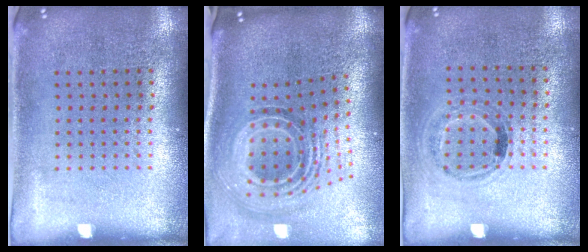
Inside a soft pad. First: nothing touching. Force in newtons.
{"total": 2.3, "press": 1.5, "slide": 1.7}
{"total": 0.9, "press": 0.7, "slide": 0.6}